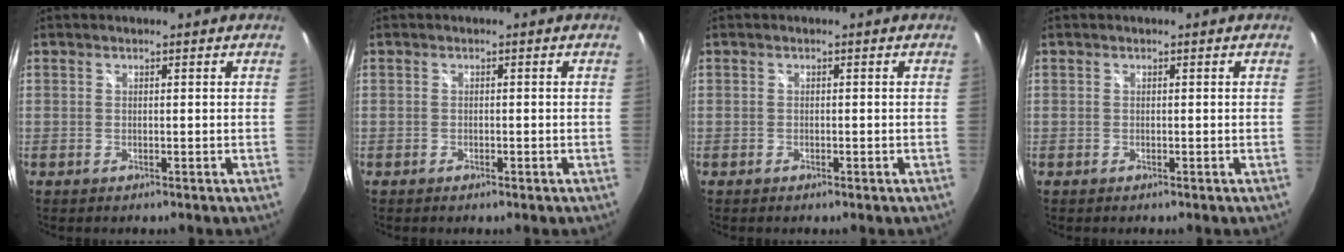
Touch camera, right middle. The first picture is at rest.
{"total": 1.0, "force": [-0.7, 0.5, 0.6], "torque": [-0.010, -0.003, -0.012]}
{"total": 0.8, "force": [-0.6, 0.3, 0.4], "torque": [-0.007, -0.003, -0.011]}
{"total": 0.0}